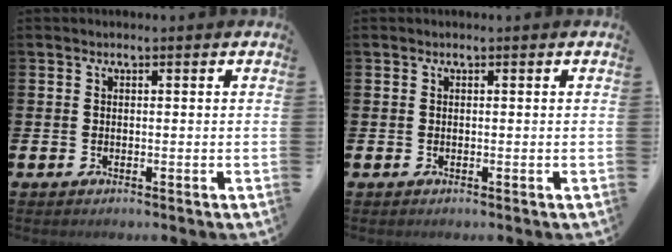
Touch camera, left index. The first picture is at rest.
{"total": 0.0}